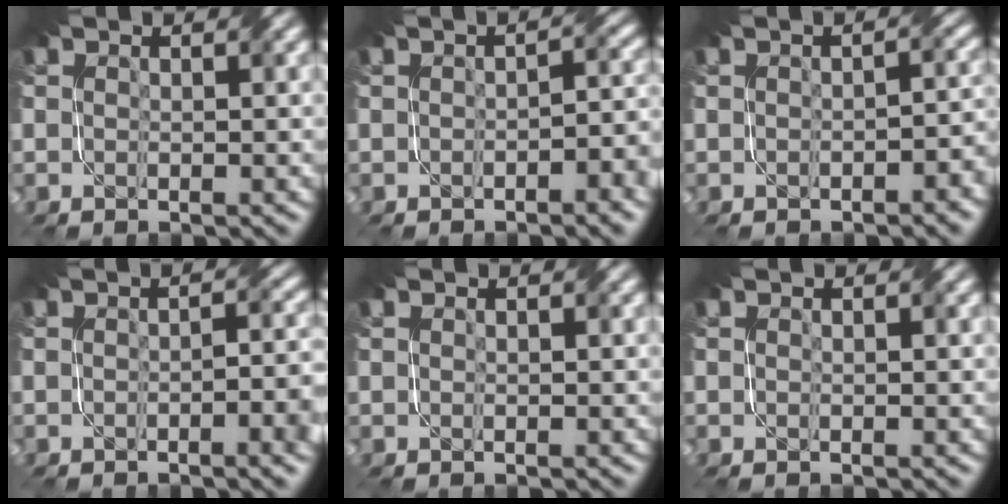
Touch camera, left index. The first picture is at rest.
{"total": 2.7, "force": [-0.9, 0.8, 2.4], "torque": [-0.034, 0.005, -0.013]}
{"total": 2.3, "force": [-0.9, 1.0, 1.9], "torque": [-0.022, 0.002, -0.011]}
{"total": 3.5, "force": [-0.8, 0.8, 3.3], "torque": [-0.043, 0.002, -0.013]}
{"total": 0.0}
{"total": 0.0}